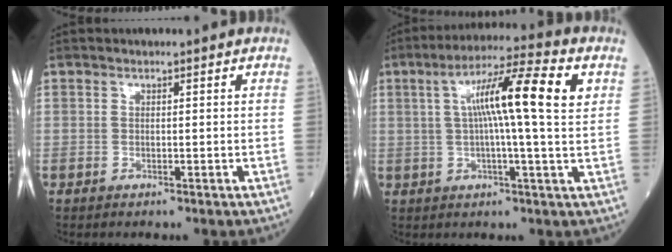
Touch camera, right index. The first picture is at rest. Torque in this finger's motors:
{"motor_torque": [0.93, 0.43, 0.69, 0.16]}